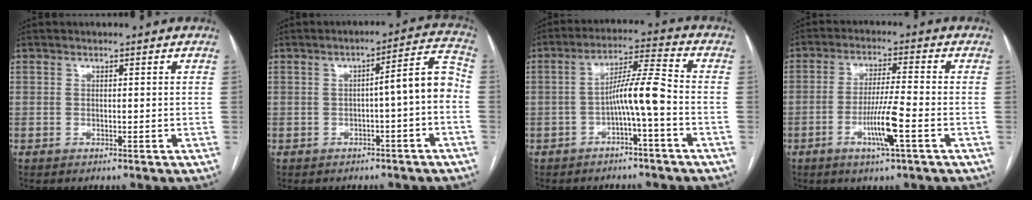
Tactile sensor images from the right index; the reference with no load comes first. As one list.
[{"total": 6.9, "force": [-1.2, 0.7, 6.8], "torque": [-0.084, 0.030, -0.017]}, {"total": 7.2, "force": [-2.1, -0.2, 6.9], "torque": [-0.121, 0.021, -0.036]}, {"total": 7.5, "force": [-2.8, -0.3, 6.9], "torque": [-0.132, -0.009, -0.053]}]